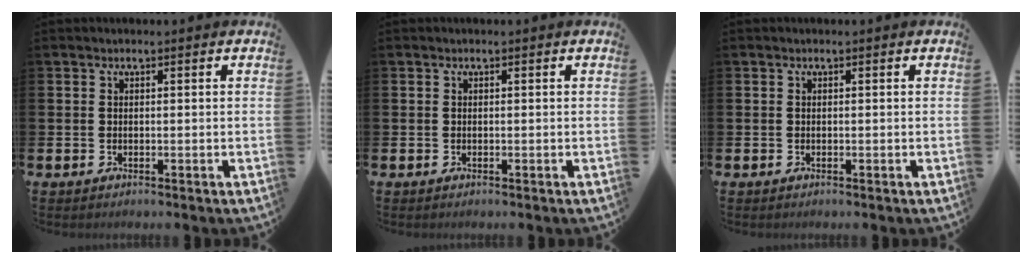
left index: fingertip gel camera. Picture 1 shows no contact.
{"total": 0.0}
{"total": 0.0}